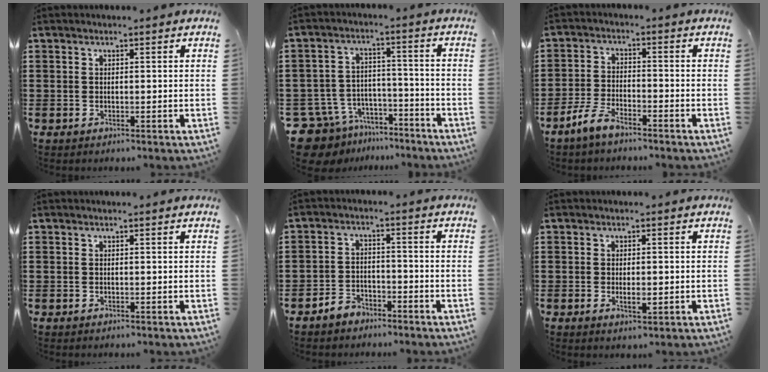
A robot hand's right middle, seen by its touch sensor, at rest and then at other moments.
{"total": 7.9, "force": [-7.3, 3.0, 0.7], "torque": [-0.043, 0.015, -0.148]}
{"total": 4.8, "force": [-3.7, 1.3, 2.8], "torque": [-0.074, -0.003, -0.077]}
{"total": 0.0}
{"total": 3.0, "force": [-2.8, 1.0, 0.3], "torque": [-0.014, 0.005, -0.059]}
{"total": 2.2, "force": [-0.3, 0.8, 2.0], "torque": [-0.030, -0.007, -0.005]}